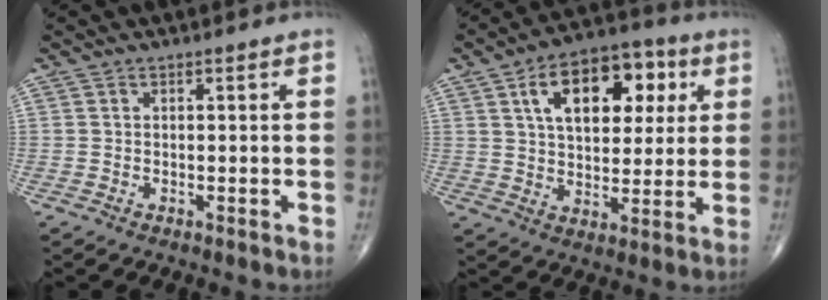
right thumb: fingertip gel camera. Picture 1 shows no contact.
{"total": 16.7, "force": [5.8, 9.7, 12.3], "torque": [-0.147, 0.000, 0.088]}